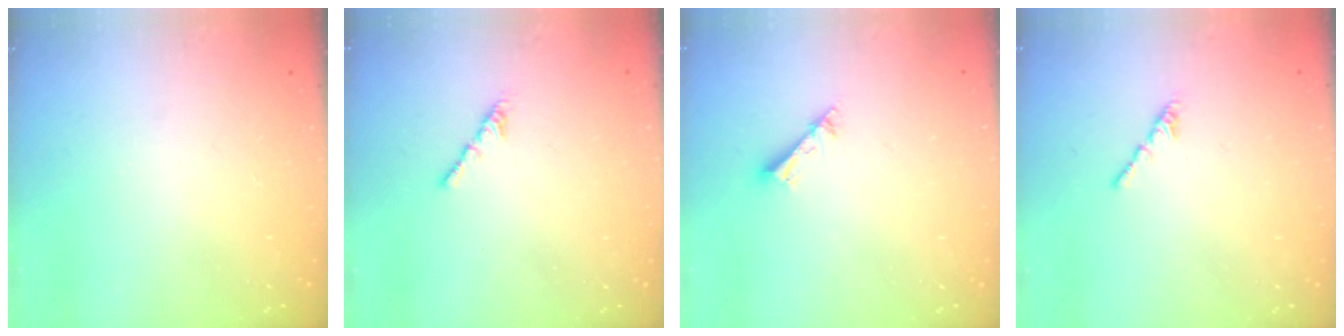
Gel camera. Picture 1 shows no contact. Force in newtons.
{"total": 2.1, "press": 2.0, "slide": 0.7}
{"total": 2.5, "press": 2.5, "slide": 0.1}
{"total": 1.3, "press": 1.2, "slide": 0.4}